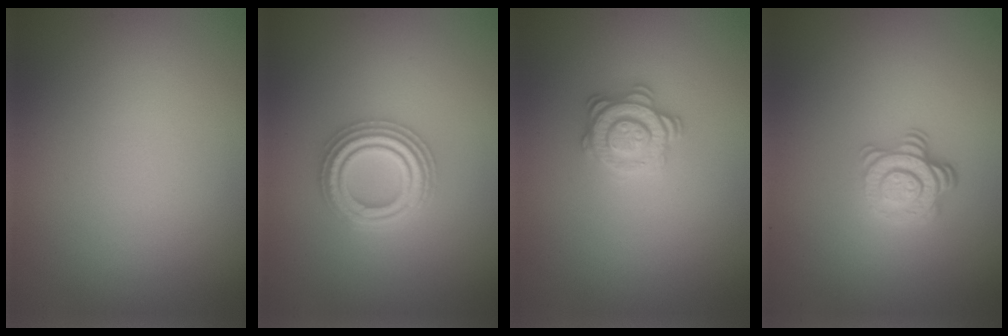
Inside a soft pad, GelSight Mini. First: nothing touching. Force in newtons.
{"total": 4.5, "press": 4.4, "slide": 0.8}
{"total": 2.9, "press": 2.8, "slide": 0.9}
{"total": 4.0, "press": 2.7, "slide": 2.9}